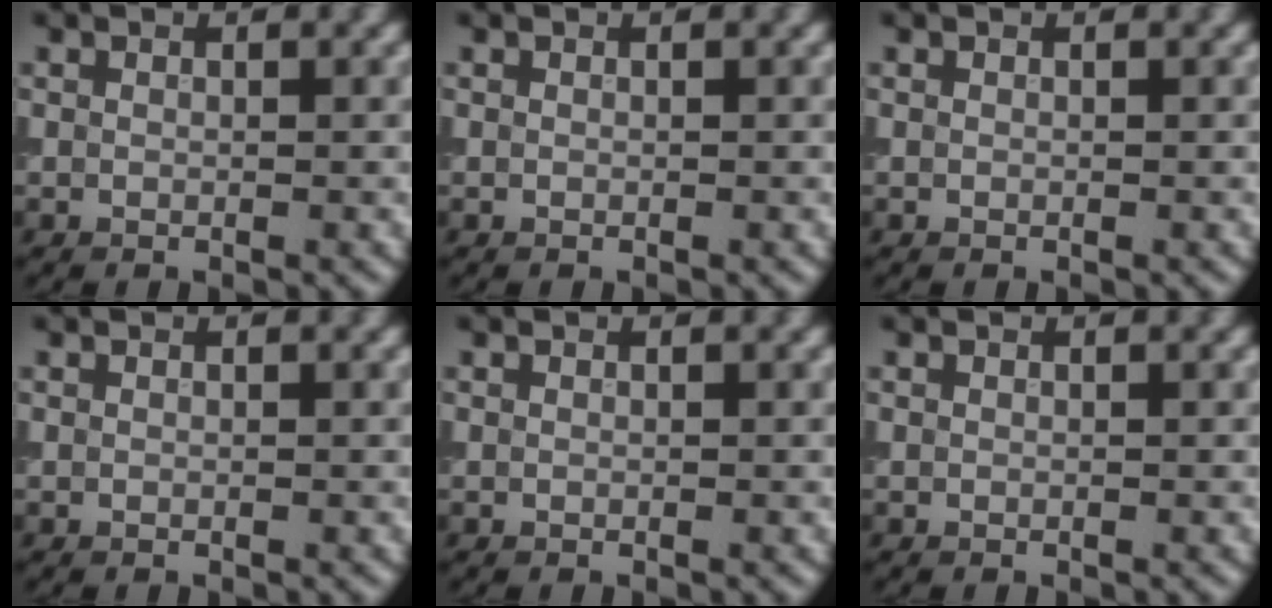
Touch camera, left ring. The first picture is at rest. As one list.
[{"total": 0.0}, {"total": 0.0}, {"total": 0.0}, {"total": 0.0}, {"total": 0.0}]